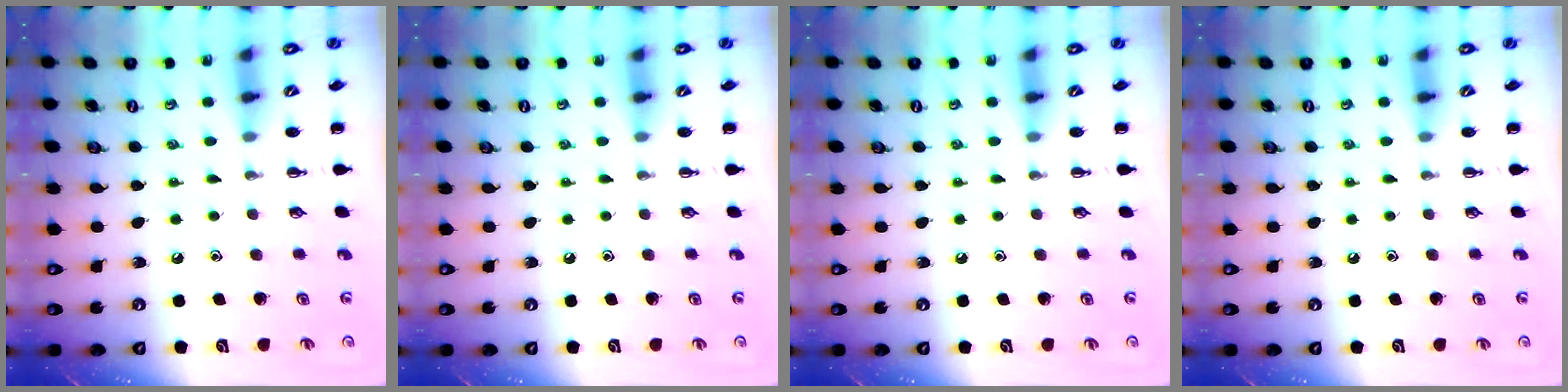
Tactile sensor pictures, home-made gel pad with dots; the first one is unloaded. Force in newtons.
{"total": 0.0}
{"total": 0.0}
{"total": 0.0}